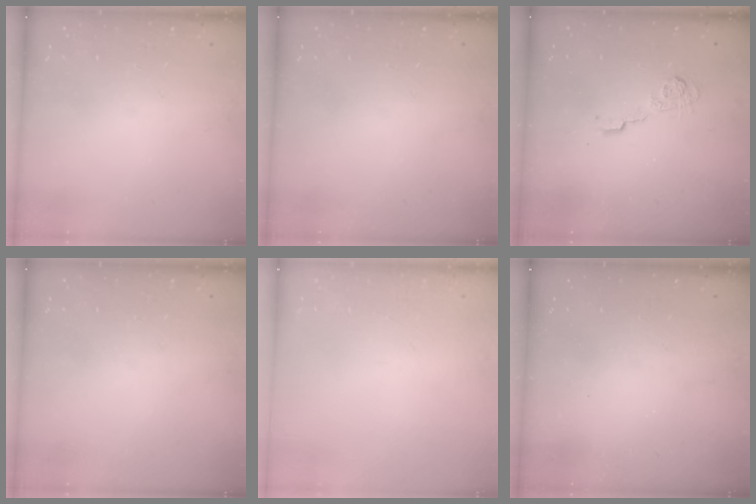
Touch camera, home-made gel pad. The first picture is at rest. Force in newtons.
{"total": 0.0}
{"total": 4.9, "press": 4.9, "slide": 0.3}
{"total": 0.0}
{"total": 2.7, "press": 2.6, "slide": 0.8}
{"total": 2.5, "press": 2.4, "slide": 0.7}